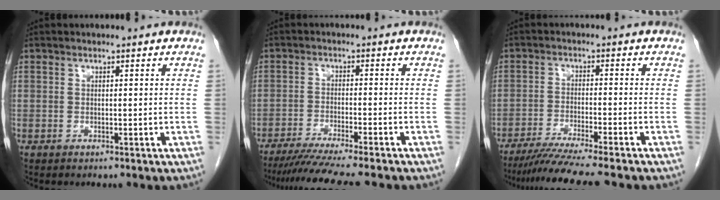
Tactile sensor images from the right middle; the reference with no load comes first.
{"total": 11.2, "force": [-9.6, -0.8, 5.6], "torque": [-0.064, -0.029, -0.148]}
{"total": 10.1, "force": [-8.6, -1.1, 5.2], "torque": [-0.065, -0.032, -0.137]}